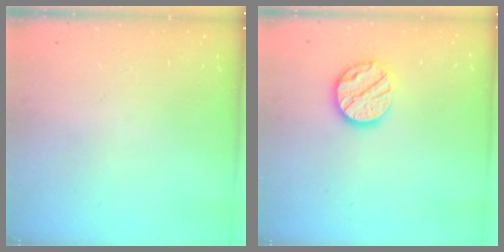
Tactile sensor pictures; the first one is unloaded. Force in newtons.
{"total": 12.8, "press": 12.8, "slide": 1.1}